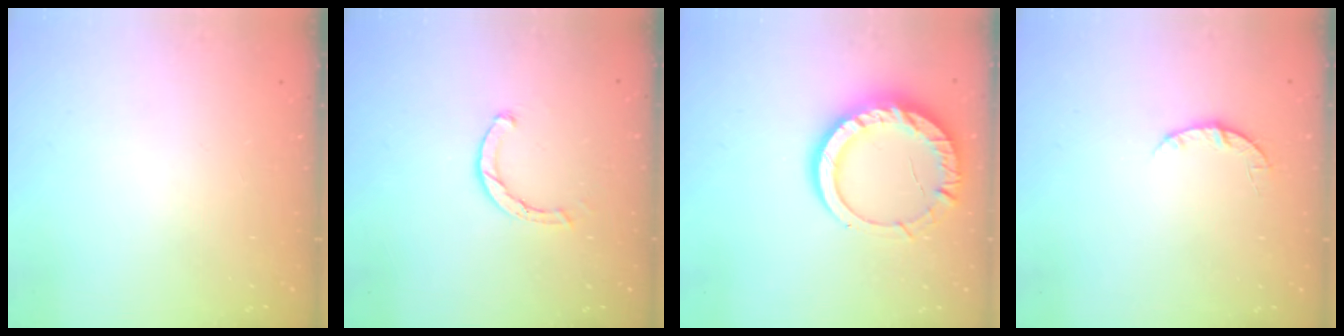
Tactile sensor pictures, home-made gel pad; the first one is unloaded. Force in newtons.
{"total": 1.6, "press": 1.6, "slide": 0.2}
{"total": 14.0, "press": 13.9, "slide": 1.4}
{"total": 3.2, "press": 3.2, "slide": 0.5}